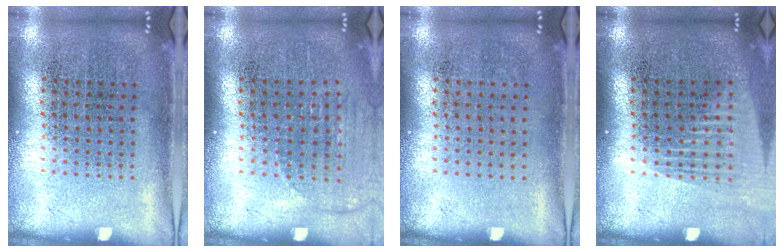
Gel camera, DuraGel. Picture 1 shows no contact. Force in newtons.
{"total": 1.1, "press": 1.1, "slide": 0.4}
{"total": 0.0}
{"total": 1.4, "press": 1.2, "slide": 0.7}